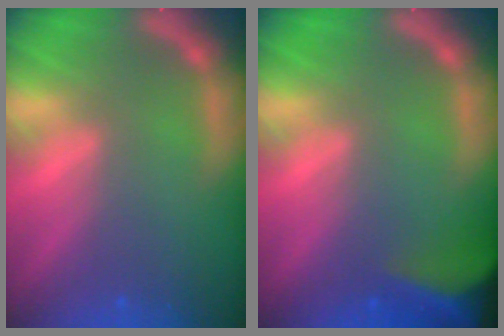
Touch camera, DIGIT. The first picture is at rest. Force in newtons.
{"total": 10.0}